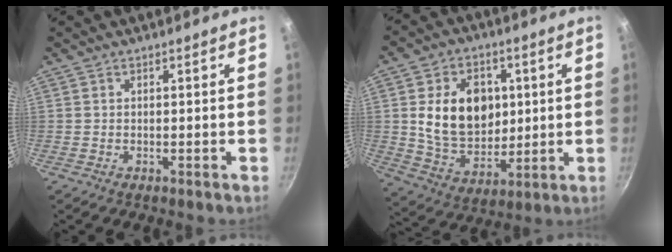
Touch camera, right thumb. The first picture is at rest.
{"total": 16.7, "force": [2.6, 12.4, 10.9], "torque": [-0.150, -0.008, 0.052]}